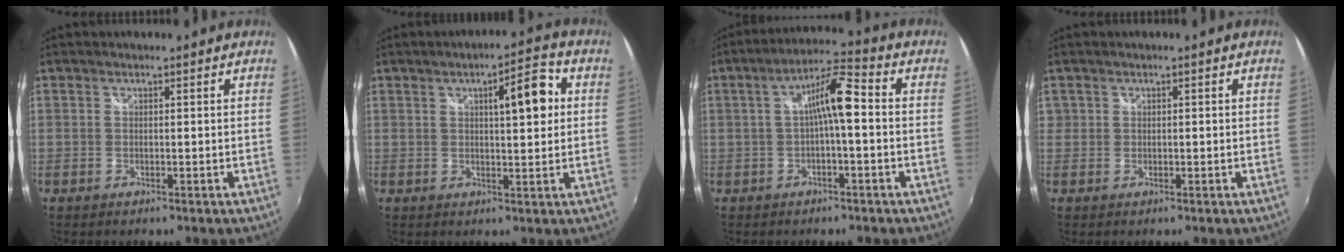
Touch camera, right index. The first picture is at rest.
{"total": 7.6, "force": [2.0, 2.1, 7.1], "torque": [-0.089, 0.020, 0.033]}
{"total": 7.2, "force": [-0.5, 1.2, 7.1], "torque": [-0.135, 0.020, -0.009]}
{"total": 1.0, "force": [0.0, 0.9, 0.3], "torque": [-0.005, 0.003, 0.001]}